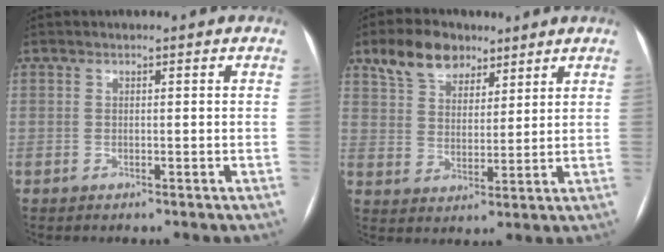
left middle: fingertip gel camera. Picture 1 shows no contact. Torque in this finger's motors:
{"motor_torque": [0.24, -0.23, 0.09, 0.01]}